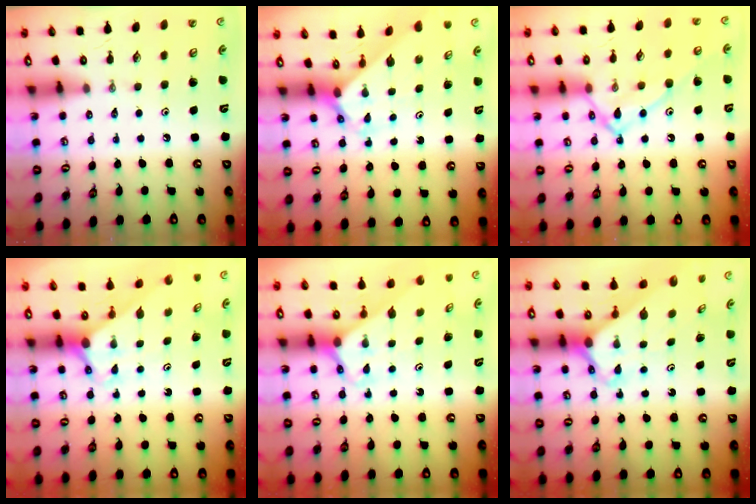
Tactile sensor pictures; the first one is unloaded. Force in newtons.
{"total": 2.0, "press": 2.0, "slide": 0.2}
{"total": 13.9, "press": 13.9, "slide": 0.7}
{"total": 3.0, "press": 3.0, "slide": 0.0}
{"total": 2.6, "press": 2.6, "slide": 0.2}
{"total": 2.4, "press": 2.4, "slide": 0.2}